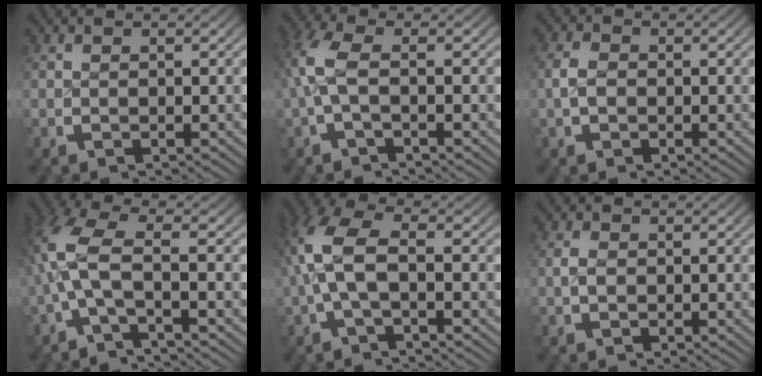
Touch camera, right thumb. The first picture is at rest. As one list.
[{"total": 4.0, "force": [-0.1, 1.8, 3.5], "torque": [-0.100, -0.005, 0.003]}, {"total": 2.0, "force": [-0.3, 1.6, 1.3], "torque": [-0.035, -0.005, -0.005]}, {"total": 6.1, "force": [-0.6, 2.8, 5.3], "torque": [-0.138, -0.012, -0.006]}, {"total": 6.4, "force": [0.2, 3.4, 5.5], "torque": [-0.135, -0.005, 0.006]}, {"total": 1.4, "force": [-0.2, 1.1, 0.9], "torque": [-0.026, -0.006, -0.001]}]